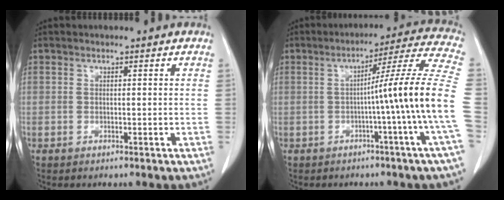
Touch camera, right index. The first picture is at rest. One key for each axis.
{"total": 14.4, "fx": -2.4, "fy": -3.1, "fz": 13.9, "tx": -0.182, "ty": 0.007, "tz": -0.043}